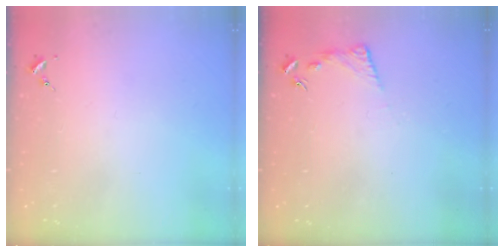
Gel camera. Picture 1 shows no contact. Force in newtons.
{"total": 6.0, "press": 6.0, "slide": 0.4}